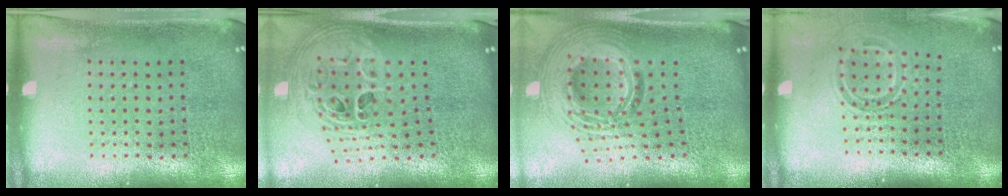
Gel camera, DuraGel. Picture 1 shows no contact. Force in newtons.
{"total": 2.9, "press": 2.0, "slide": 2.1}
{"total": 2.2, "press": 1.6, "slide": 1.4}
{"total": 1.7, "press": 1.2, "slide": 1.2}